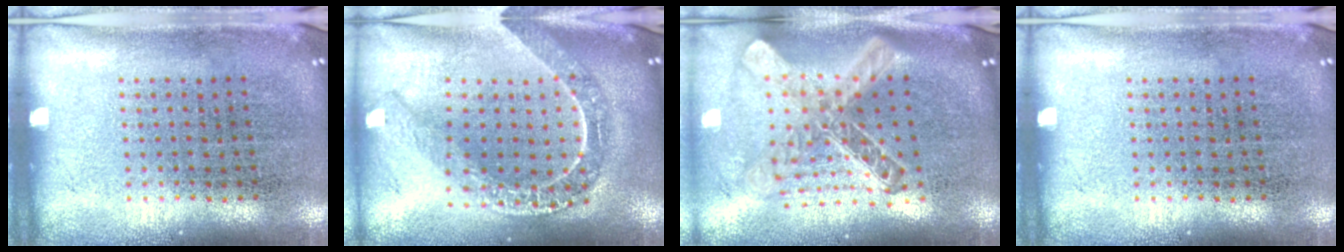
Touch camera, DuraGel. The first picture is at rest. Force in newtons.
{"total": 2.1, "press": 1.9, "slide": 1.0}
{"total": 2.8, "press": 2.0, "slide": 1.9}
{"total": 0.0}